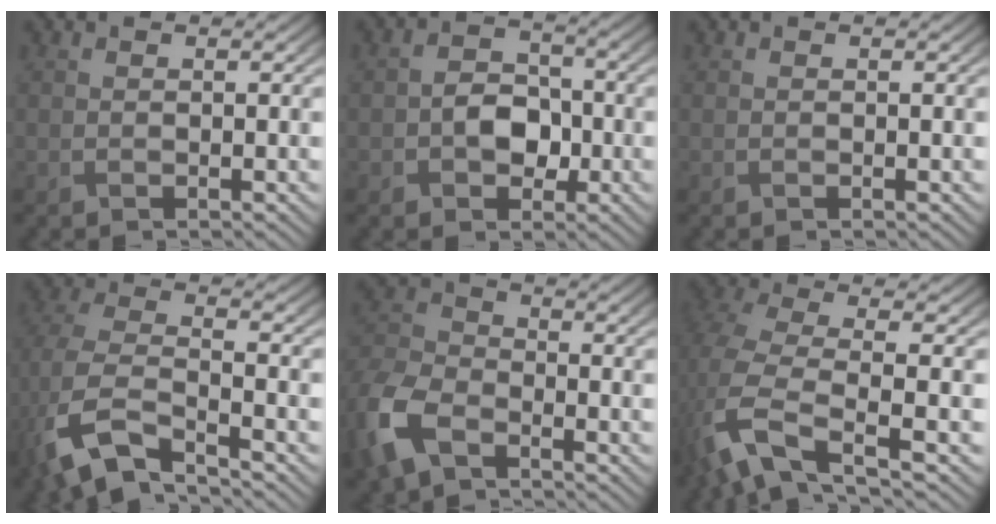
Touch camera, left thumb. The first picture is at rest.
{"total": 4.7, "force": [-1.3, 3.4, 2.9], "torque": [-0.047, 0.001, -0.028]}
{"total": 0.0}
{"total": 9.8, "force": [-5.8, 3.8, 6.8], "torque": [-0.161, -0.015, -0.127]}
{"total": 9.7, "force": [-5.3, 5.6, 5.9], "torque": [-0.162, -0.018, -0.120]}
{"total": 9.1, "force": [-3.5, 3.3, 7.7], "torque": [-0.188, -0.017, -0.079]}